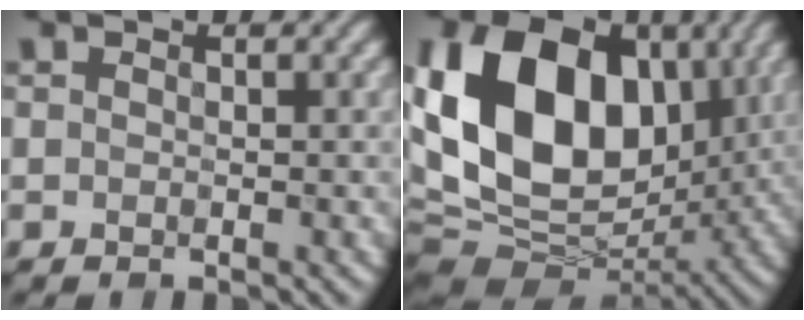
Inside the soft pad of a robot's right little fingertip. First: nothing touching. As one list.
[{"total": 17.2, "force": [2.9, 12.2, 11.9], "torque": [-0.240, 0.019, 0.041]}]